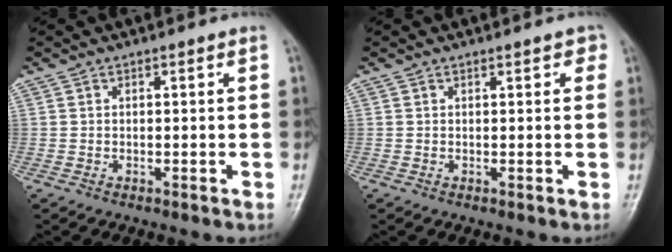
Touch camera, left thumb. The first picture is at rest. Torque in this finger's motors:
{"motor_torque": [-0.15, 0.11, -0.09, 0.00, 0.02]}